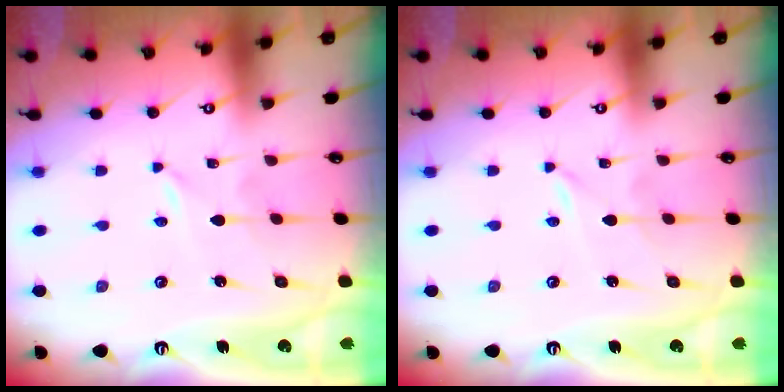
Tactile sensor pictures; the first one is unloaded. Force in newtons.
{"total": 0.0}